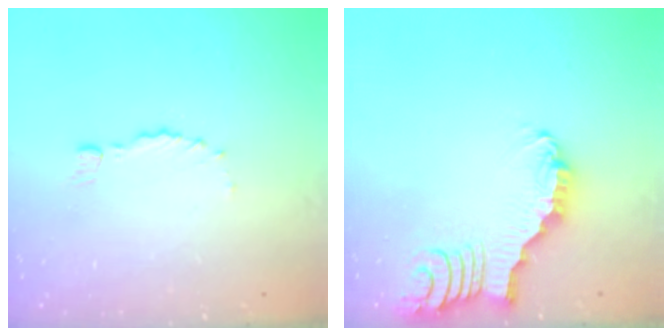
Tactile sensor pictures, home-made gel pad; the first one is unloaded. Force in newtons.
{"total": 2.6, "press": 2.6, "slide": 0.3}